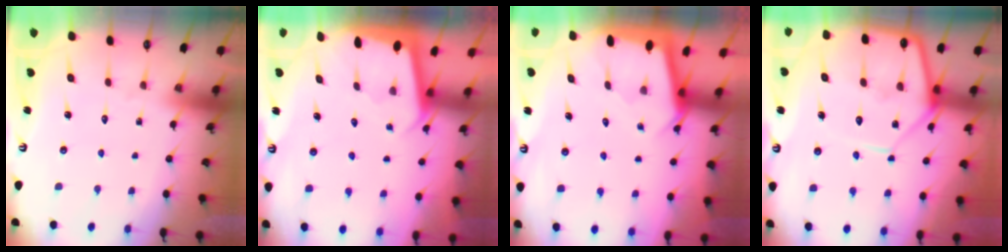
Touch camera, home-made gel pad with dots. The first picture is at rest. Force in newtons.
{"total": 1.9, "press": 1.9, "slide": 0.1}
{"total": 2.3, "press": 2.3, "slide": 0.1}
{"total": 12.0, "press": 11.9, "slide": 1.0}